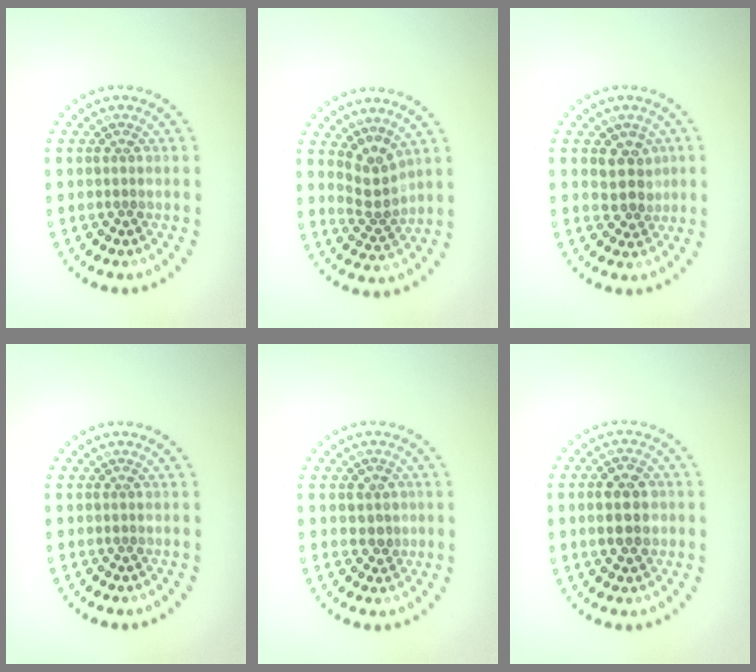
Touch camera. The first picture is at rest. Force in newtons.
{"total": 2.8, "press": 2.0, "slide": 2.0}
{"total": 2.6, "press": 2.2, "slide": 1.3}
{"total": 0.0}
{"total": 1.7, "press": 1.5, "slide": 0.7}
{"total": 4.5, "press": 4.5, "slide": 0.5}